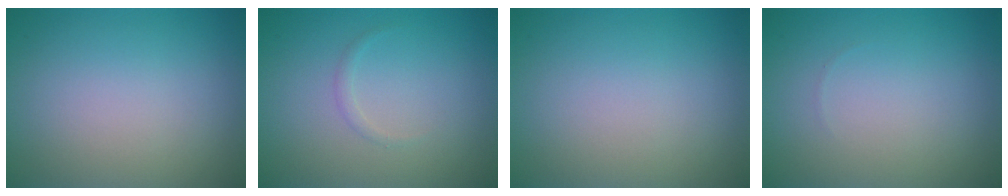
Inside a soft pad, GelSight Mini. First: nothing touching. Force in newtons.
{"total": 0.6, "press": 0.6, "slide": 0.1}
{"total": 0.0}
{"total": 0.0}